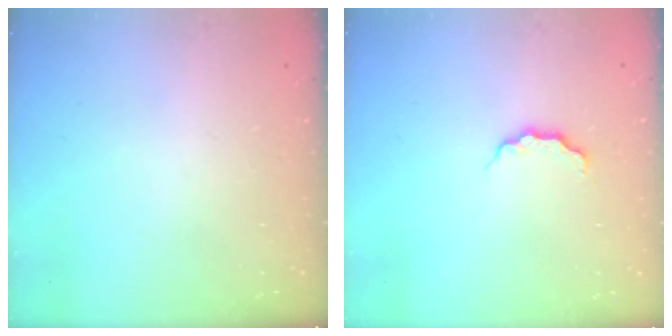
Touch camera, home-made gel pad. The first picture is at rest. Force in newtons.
{"total": 3.9, "press": 3.9, "slide": 0.5}